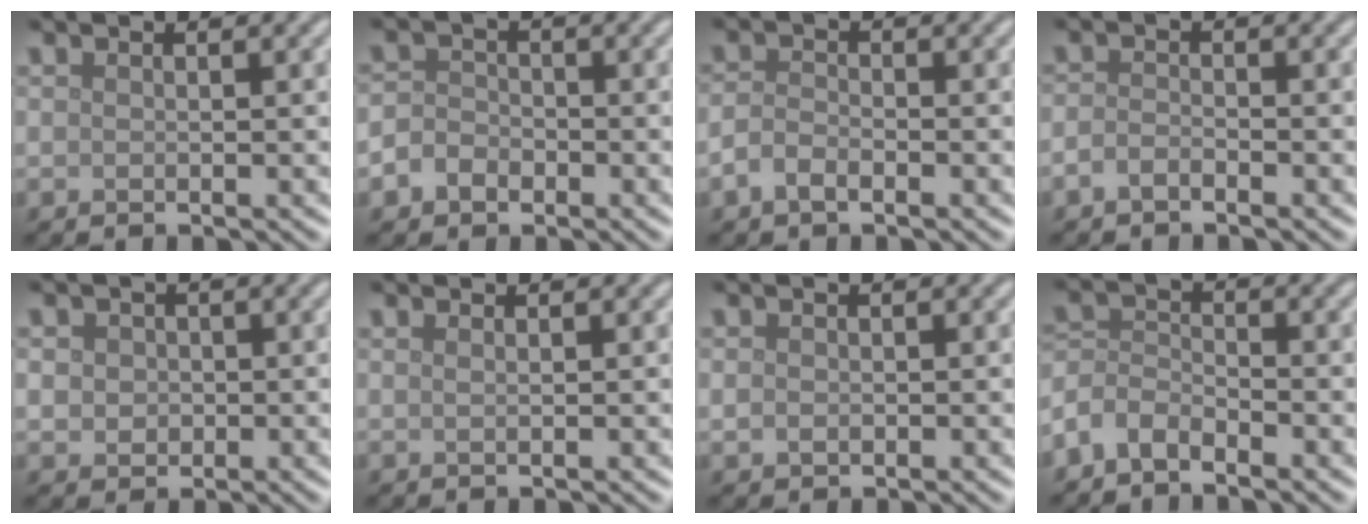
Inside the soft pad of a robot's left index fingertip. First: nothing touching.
{"total": 2.4, "force": [-1.1, 1.9, 1.0], "torque": [-0.011, 0.002, -0.029]}
{"total": 1.9, "force": [-1.0, 0.9, 1.3], "torque": [-0.027, 0.002, -0.025]}
{"total": 1.2, "force": [-0.9, 0.5, 0.7], "torque": [-0.016, 0.003, -0.022]}
{"total": 2.6, "force": [0.4, 2.3, 1.2], "torque": [-0.016, 0.011, 0.001]}
{"total": 0.9, "force": [0.5, 0.4, 0.7], "torque": [-0.006, -0.002, 0.001]}
{"total": 0.9, "force": [0.0, 0.7, 0.5], "torque": [-0.010, -0.002, 0.000]}
{"total": 3.1, "force": [-2.4, 1.5, 1.2], "torque": [-0.028, 0.004, -0.061]}